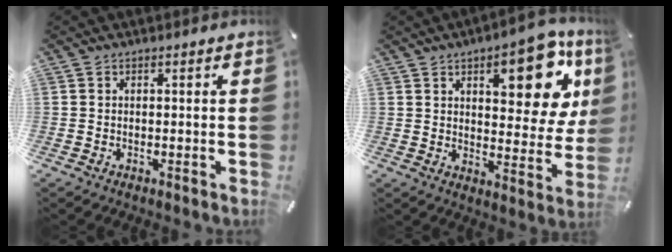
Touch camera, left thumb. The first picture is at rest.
{"total": 17.5, "force": [8.6, 8.1, 12.9], "torque": [-0.148, -0.045, 0.133]}